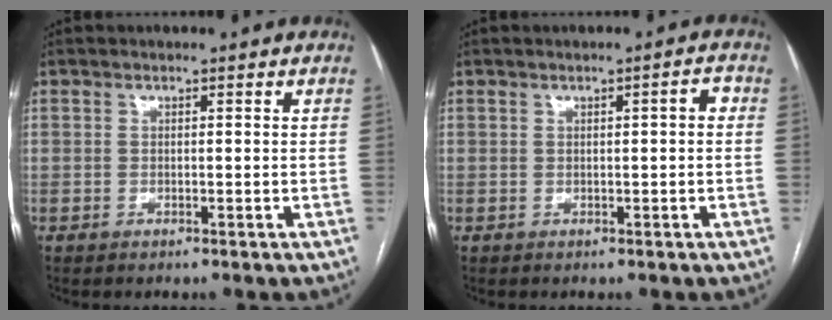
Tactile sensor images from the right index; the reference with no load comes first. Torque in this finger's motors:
{"motor_torque": [0.11, -0.04, 0.10, 0.02]}